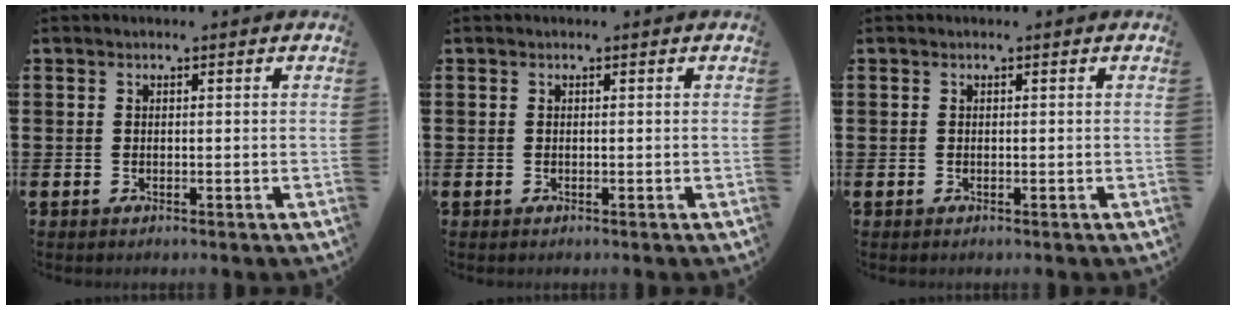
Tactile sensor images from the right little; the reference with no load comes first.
{"total": 0.0}
{"total": 0.0}